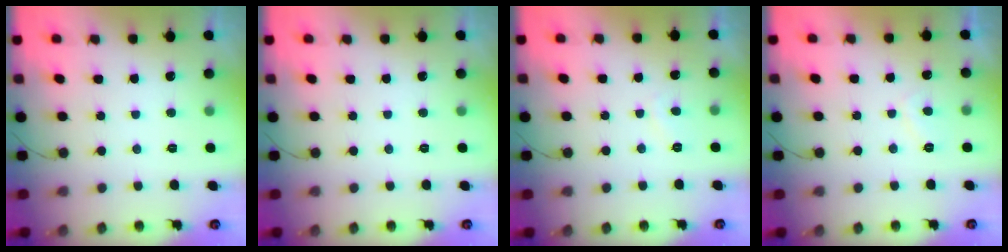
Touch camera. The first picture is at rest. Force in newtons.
{"total": 0.0}
{"total": 1.6, "press": 1.5, "slide": 0.6}
{"total": 2.1, "press": 2.0, "slide": 0.8}